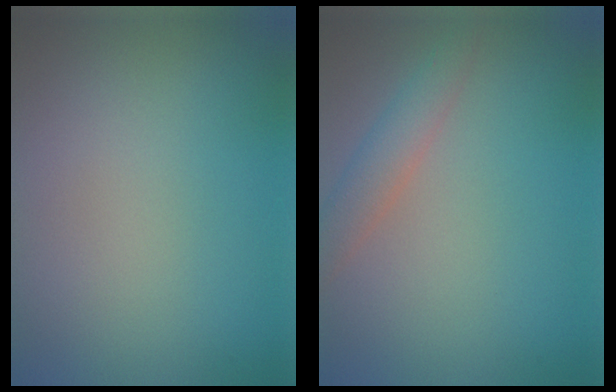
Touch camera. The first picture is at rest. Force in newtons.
{"total": 2.5, "press": 2.5, "slide": 0.2}